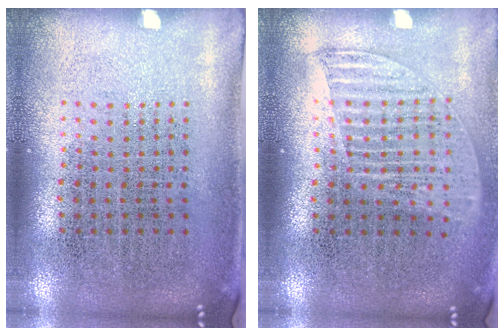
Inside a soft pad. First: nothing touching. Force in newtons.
{"total": 1.2, "press": 1.1, "slide": 0.5}